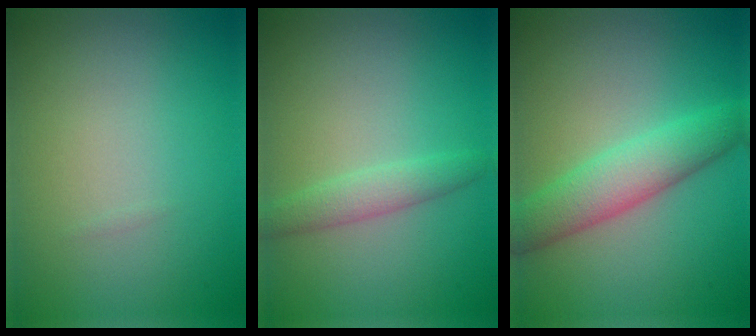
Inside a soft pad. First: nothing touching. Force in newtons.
{"total": 2.1, "press": 2.1, "slide": 0.1}
{"total": 4.5, "press": 4.5, "slide": 0.1}